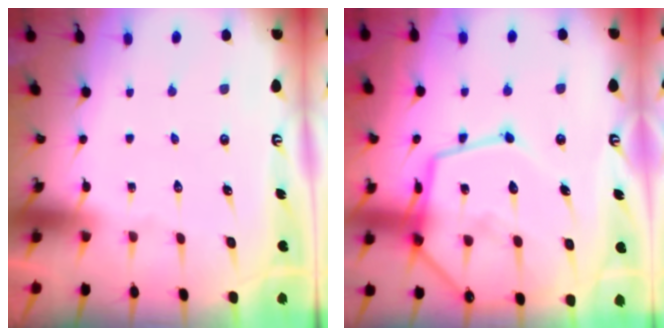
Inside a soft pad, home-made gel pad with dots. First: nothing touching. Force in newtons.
{"total": 19.1, "press": 19.0, "slide": 1.7}